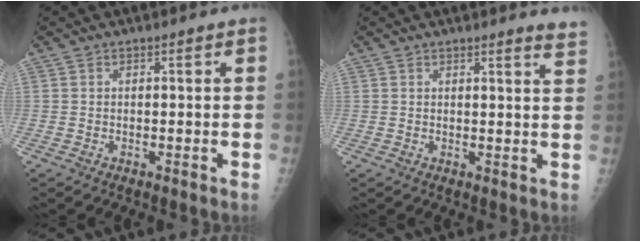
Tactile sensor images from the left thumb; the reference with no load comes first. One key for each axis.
{"total": 3.6, "fx": 3.4, "fy": -0.2, "fz": 1.2, "tx": -0.015, "ty": -0.028, "tz": 0.023}